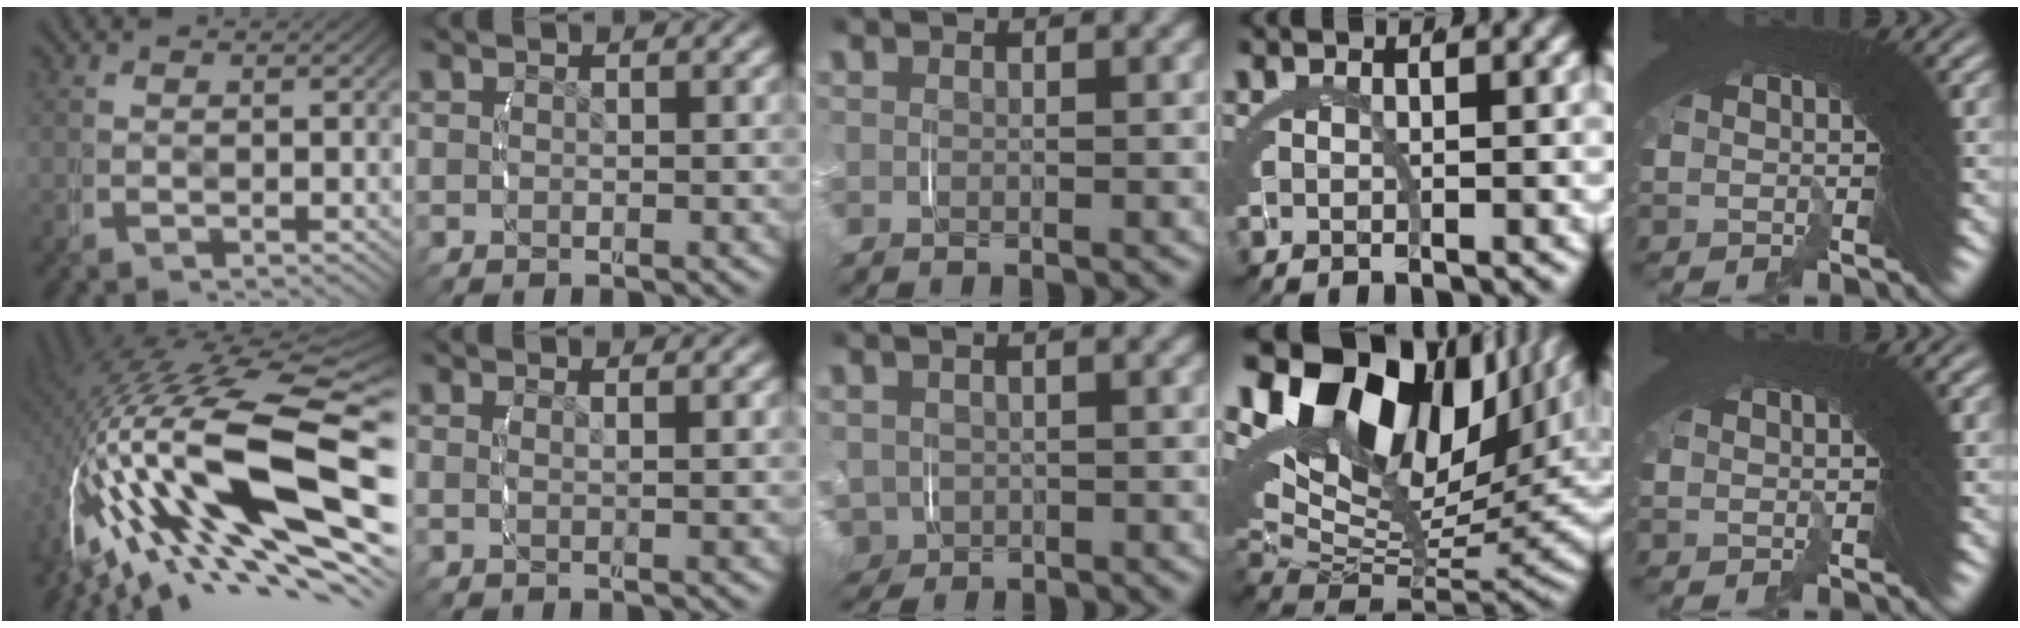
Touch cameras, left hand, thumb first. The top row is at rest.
{"thumb": {"total": 18.8, "force": [-1.2, 9.1, 16.4], "torque": [-0.321, -0.020, 0.001]}, "index": {"total": 1.3, "force": [0.1, 0.4, 1.3], "torque": [-0.022, -0.005, 0.000]}, "middle": {"total": 5.3, "force": [-1.6, 4.7, 1.6], "torque": [-0.067, -0.034, -0.020]}, "ring": {"total": 23.0, "force": [5.5, 14.7, 16.8], "torque": [-0.288, 0.008, 0.076]}, "little": {"total": 0.5, "force": [0.1, -0.5, 0.1], "torque": [-0.006, -0.002, 0.004]}}